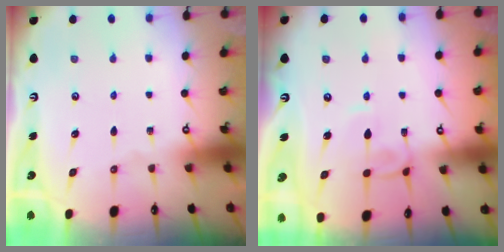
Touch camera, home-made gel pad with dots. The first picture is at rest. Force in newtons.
{"total": 2.9, "press": 2.9, "slide": 0.1}